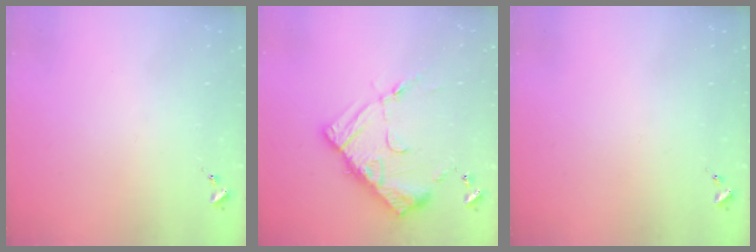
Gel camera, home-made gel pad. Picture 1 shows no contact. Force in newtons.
{"total": 14.5, "press": 14.5, "slide": 1.3}
{"total": 0.0}